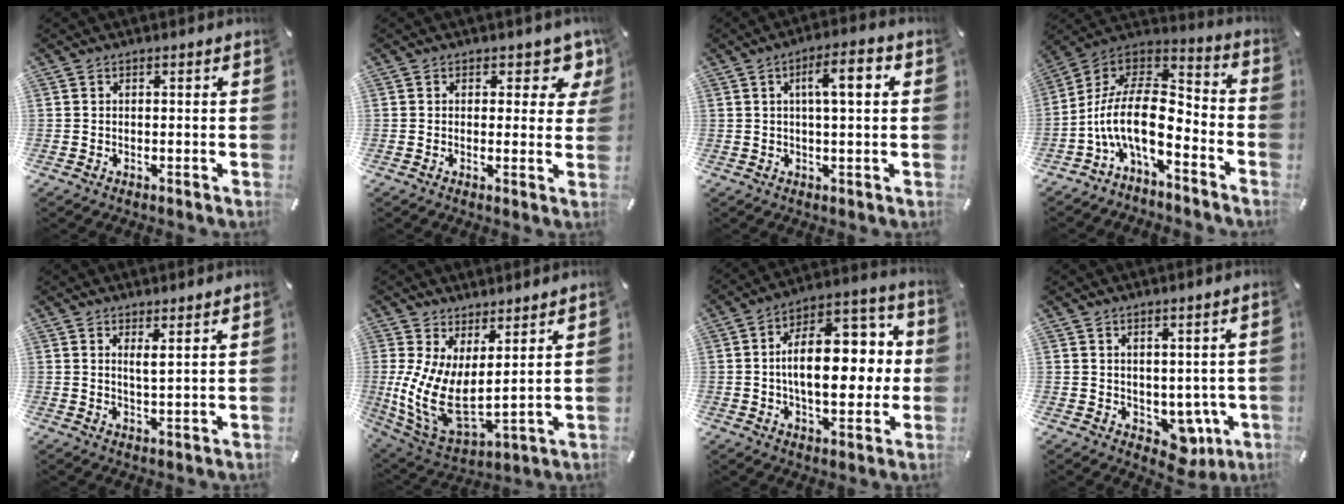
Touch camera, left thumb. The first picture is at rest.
{"total": 5.7, "force": [3.0, 3.3, 3.4], "torque": [-0.020, -0.016, 0.045]}
{"total": 8.0, "force": [2.0, 1.9, 7.5], "torque": [-0.126, -0.001, 0.024]}
{"total": 16.7, "force": [-6.4, 8.0, 13.1], "torque": [-0.288, 0.006, -0.117]}
{"total": 3.0, "force": [2.0, -0.1, 2.2], "torque": [-0.039, -0.008, 0.033]}
{"total": 10.4, "force": [2.2, 5.4, 8.6], "torque": [-0.201, -0.054, 0.047]}
{"total": 18.3, "force": [0.7, 10.5, 15.0], "torque": [-0.223, 0.002, 0.012]}
{"total": 5.9, "force": [-0.4, 4.9, 3.3], "torque": [-0.019, -0.001, 0.000]}